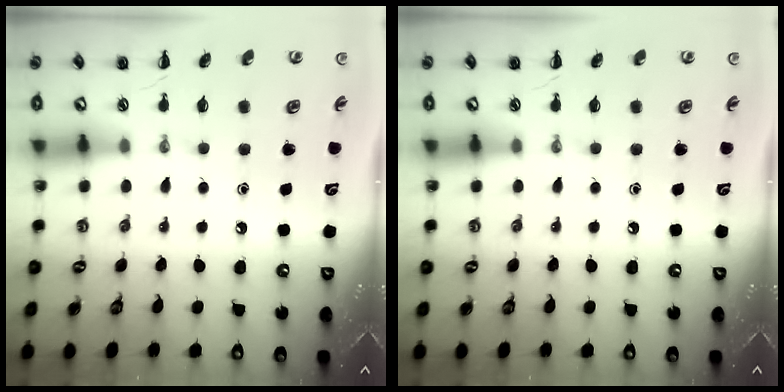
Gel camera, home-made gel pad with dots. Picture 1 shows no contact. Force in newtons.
{"total": 0.0}